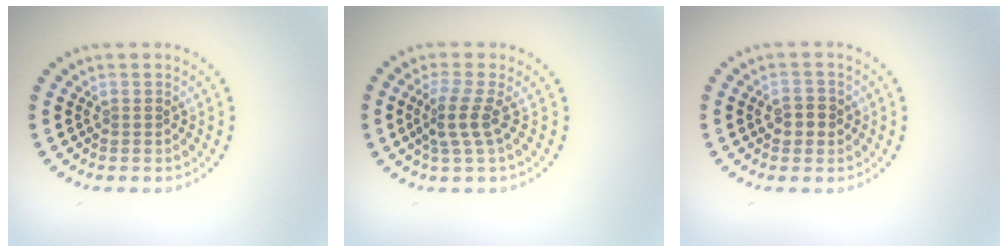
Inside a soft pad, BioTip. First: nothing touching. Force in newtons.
{"total": 2.7, "press": 1.9, "slide": 1.9}
{"total": 1.7, "press": 1.7, "slide": 0.1}